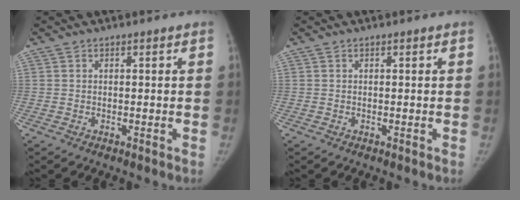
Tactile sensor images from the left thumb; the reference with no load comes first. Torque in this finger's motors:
{"motor_torque": [-0.05, 0.05, 0.04, 0.00, -0.02]}